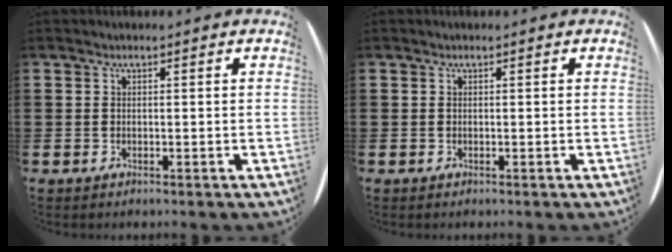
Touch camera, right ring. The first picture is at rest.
{"total": 0.0}